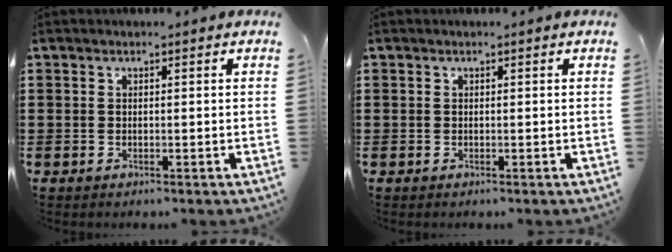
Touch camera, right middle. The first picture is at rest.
{"total": 0.0}